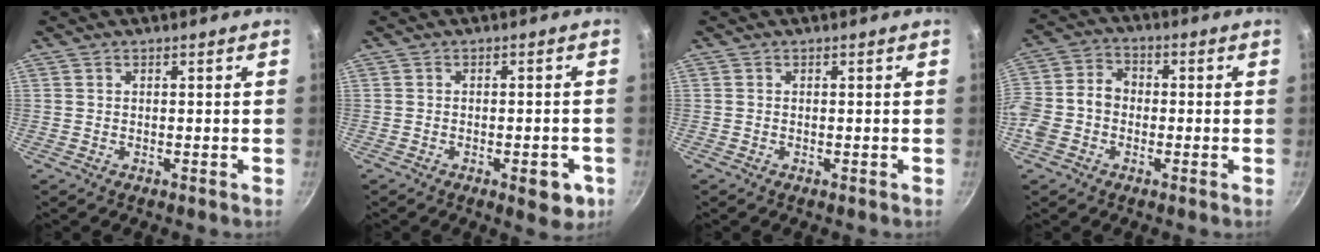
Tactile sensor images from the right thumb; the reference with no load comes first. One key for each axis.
{"total": 5.9, "fx": -2.4, "fy": 2.7, "fz": 4.7, "tx": -0.039, "ty": 0.013, "tz": -0.025}
{"total": 0.0}
{"total": 9.5, "fx": -1.7, "fy": 7.5, "fz": 5.6, "tx": -0.092, "ty": 0.030, "tz": -0.048}